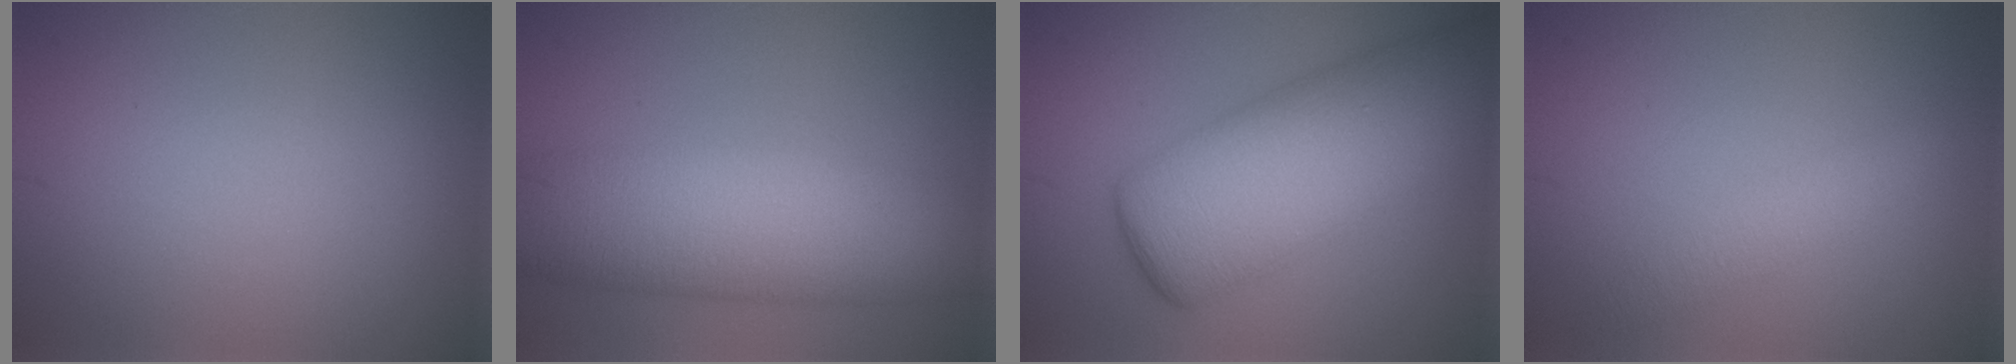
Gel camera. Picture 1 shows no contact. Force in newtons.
{"total": 11.0, "press": 10.9, "slide": 0.8}
{"total": 10.9, "press": 10.9, "slide": 0.1}
{"total": 2.2, "press": 2.2, "slide": 0.1}